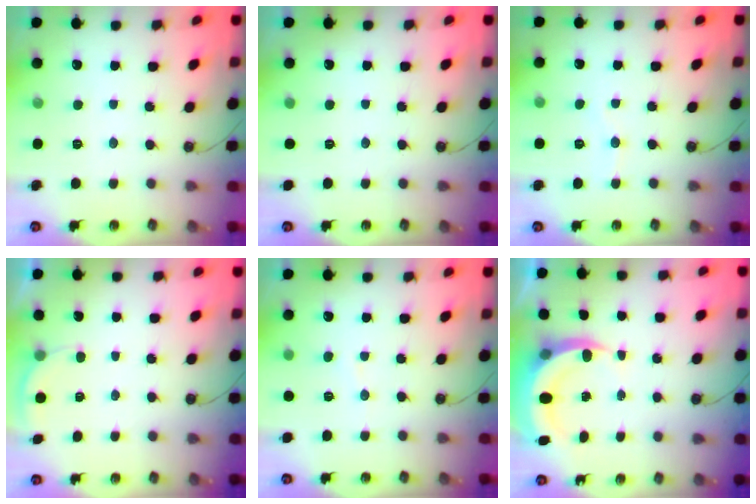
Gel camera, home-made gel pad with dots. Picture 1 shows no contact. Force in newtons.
{"total": 1.7, "press": 0.4, "slide": 1.6}
{"total": 5.6, "press": 5.6, "slide": 0.6}
{"total": 2.5, "press": 2.5, "slide": 0.2}
{"total": 5.0, "press": 4.9, "slide": 0.9}
{"total": 7.0, "press": 6.9, "slide": 0.9}